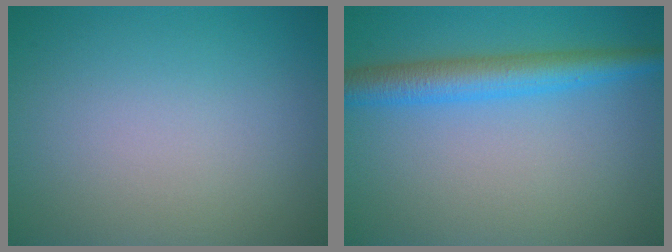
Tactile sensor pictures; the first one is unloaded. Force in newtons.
{"total": 4.4, "press": 4.4, "slide": 0.2}